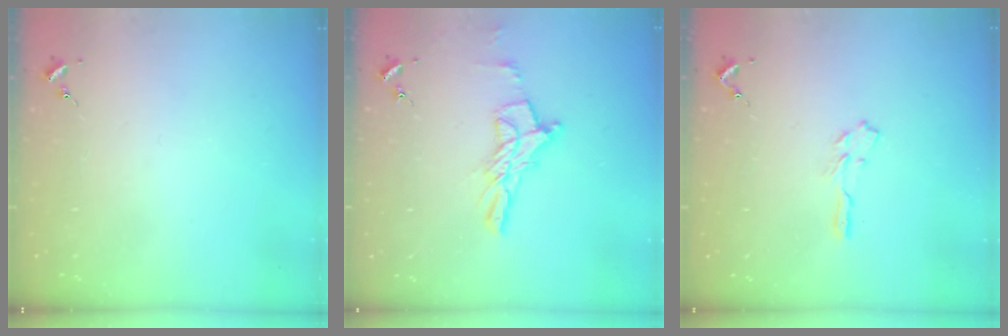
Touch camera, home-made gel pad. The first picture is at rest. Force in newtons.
{"total": 11.4, "press": 11.4, "slide": 0.9}
{"total": 3.6, "press": 3.6, "slide": 0.4}